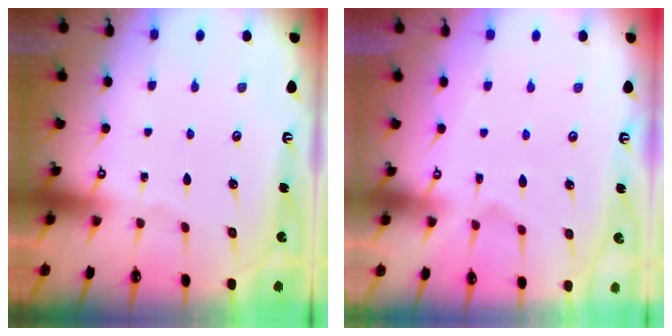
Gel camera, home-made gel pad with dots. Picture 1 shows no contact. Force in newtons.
{"total": 2.2, "press": 1.9, "slide": 1.1}